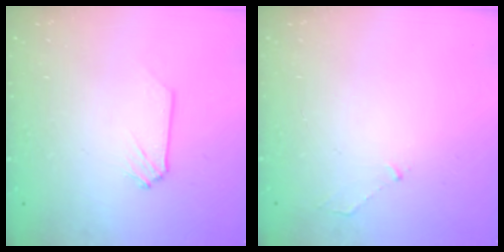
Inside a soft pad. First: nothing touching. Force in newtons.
{"total": 2.2, "press": 2.1, "slide": 0.4}